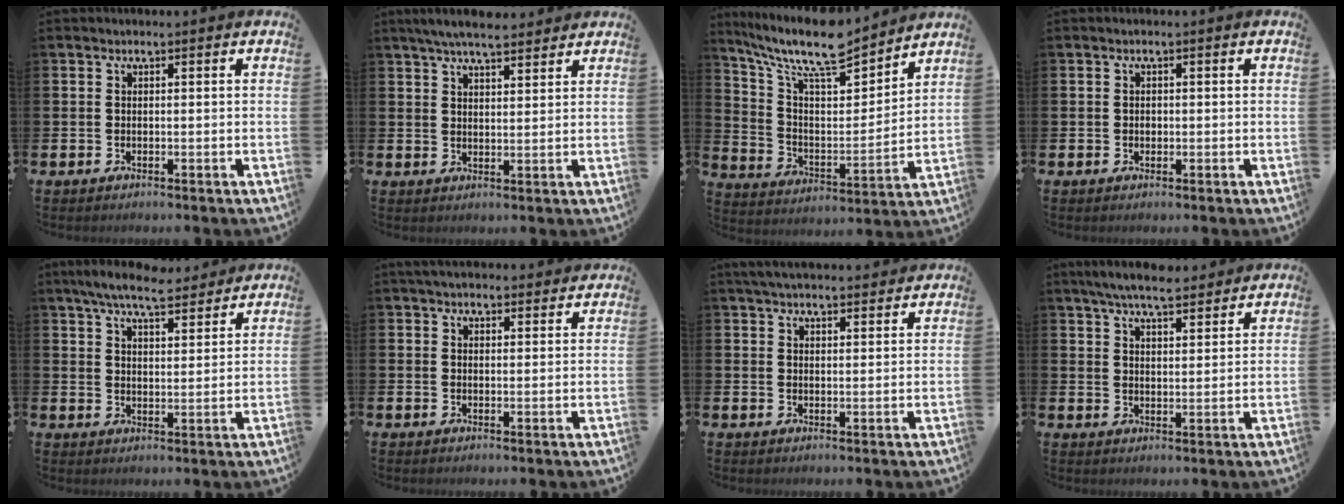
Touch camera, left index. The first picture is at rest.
{"total": 5.4, "force": [5.0, 1.0, 1.9], "torque": [-0.039, -0.017, 0.088]}
{"total": 11.6, "force": [9.9, 2.7, 5.3], "torque": [-0.132, -0.063, 0.171]}
{"total": 0.7, "force": [0.0, 0.6, 0.4], "torque": [0.001, 0.003, -0.004]}
{"total": 6.9, "force": [6.4, 1.1, 2.4], "torque": [-0.055, -0.026, 0.114]}
{"total": 3.1, "force": [2.9, 0.8, 0.7], "torque": [-0.017, -0.008, 0.053]}
{"total": 4.1, "force": [3.9, 0.6, 0.9], "torque": [-0.024, -0.013, 0.073]}
{"total": 6.3, "force": [5.9, 0.9, 2.0], "torque": [-0.052, -0.020, 0.106]}